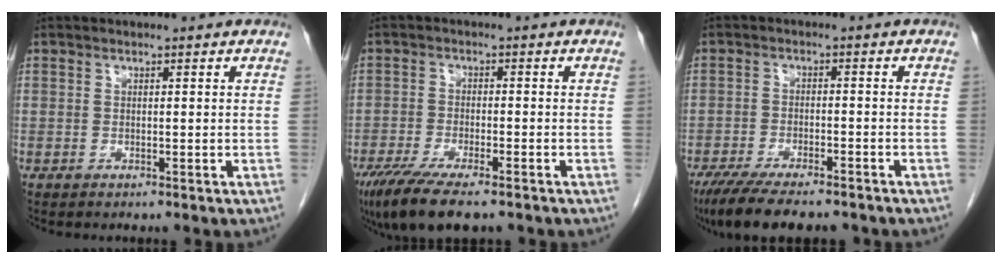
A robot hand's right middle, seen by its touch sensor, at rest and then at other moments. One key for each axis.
{"total": 10.8, "fx": -7.9, "fy": 2.3, "fz": 7.0, "tx": -0.116, "ty": -0.023, "tz": -0.127}
{"total": 12.4, "fx": -10.1, "fy": 2.8, "fz": 6.7, "tx": -0.114, "ty": -0.022, "tz": -0.156}